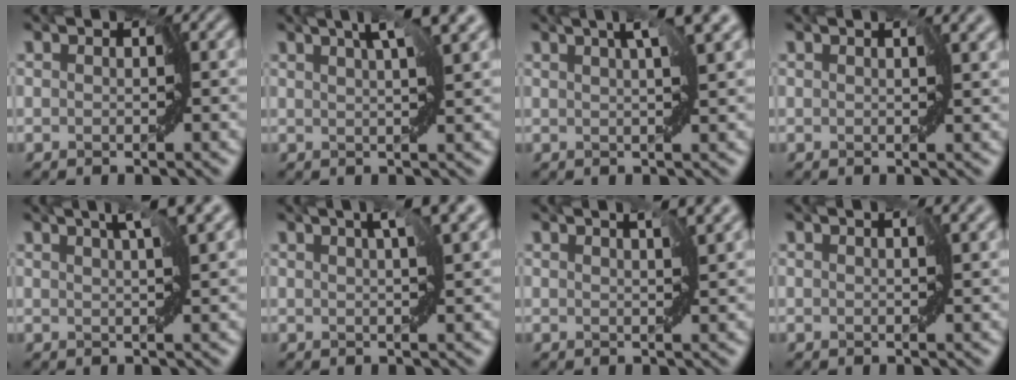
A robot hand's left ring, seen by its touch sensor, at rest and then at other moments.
{"total": 4.4, "force": [2.7, 0.2, 3.5], "torque": [-0.056, 0.012, 0.044]}
{"total": 3.9, "force": [2.1, 0.1, 3.3], "torque": [-0.055, 0.006, 0.038]}
{"total": 2.3, "force": [1.1, 1.0, 1.8], "torque": [-0.022, 0.003, 0.015]}
{"total": 3.7, "force": [2.4, -0.1, 2.8], "torque": [-0.049, 0.008, 0.040]}
{"total": 3.5, "force": [1.9, 0.0, 2.9], "torque": [-0.049, 0.005, 0.034]}
{"total": 2.6, "force": [1.7, 0.2, 2.0], "torque": [-0.035, 0.001, 0.031]}
{"total": 2.1, "force": [1.0, 0.8, 1.6], "torque": [-0.021, 0.003, 0.016]}